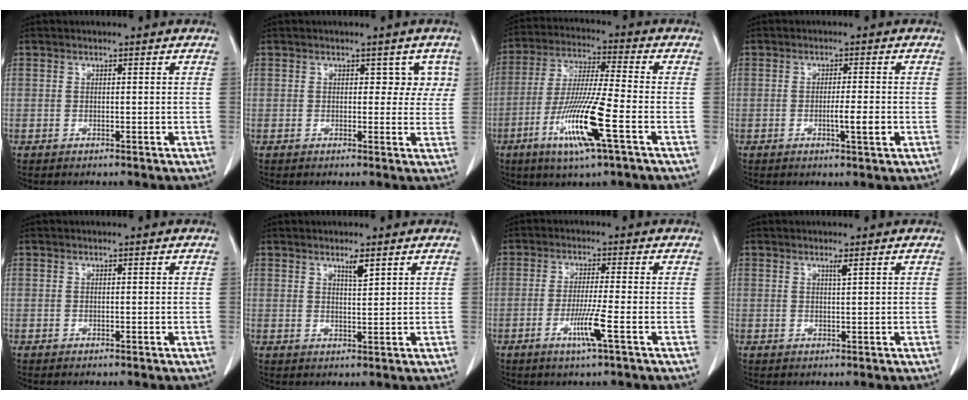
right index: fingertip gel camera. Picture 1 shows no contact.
{"total": 3.4, "force": [1.3, 2.4, 2.0], "torque": [-0.002, 0.009, 0.011]}
{"total": 13.6, "force": [-5.3, 0.1, 12.5], "torque": [-0.252, -0.023, -0.101]}
{"total": 3.7, "force": [-1.0, 0.1, 3.5], "torque": [-0.056, -0.004, -0.015]}
{"total": 0.0}
{"total": 2.2, "force": [1.5, 0.1, 1.6], "torque": [-0.032, -0.004, 0.028]}
{"total": 6.3, "force": [-2.7, -0.8, 5.6], "torque": [-0.108, -0.016, -0.053]}
{"total": 1.0, "force": [0.6, -0.2, 0.7], "torque": [-0.018, -0.005, 0.013]}